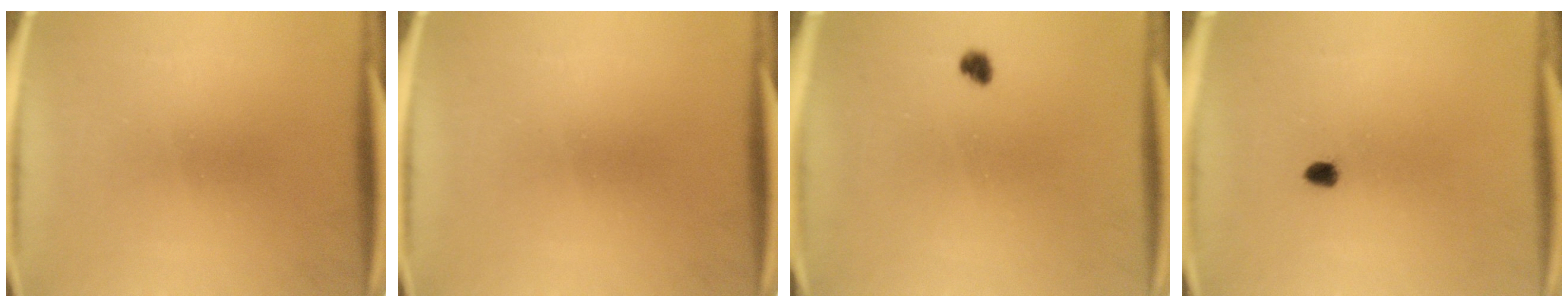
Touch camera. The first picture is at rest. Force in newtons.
{"total": 0.0}
{"total": 1.7}
{"total": 1.5}